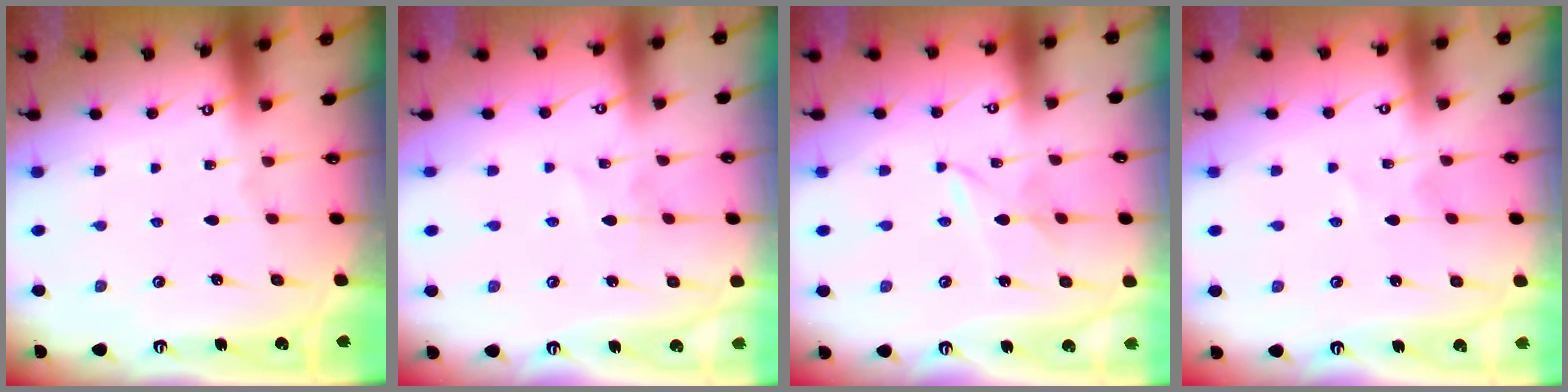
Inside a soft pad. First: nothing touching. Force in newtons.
{"total": 2.0, "press": 2.0, "slide": 0.2}
{"total": 2.4, "press": 2.3, "slide": 0.3}
{"total": 1.4, "press": 1.4, "slide": 0.3}